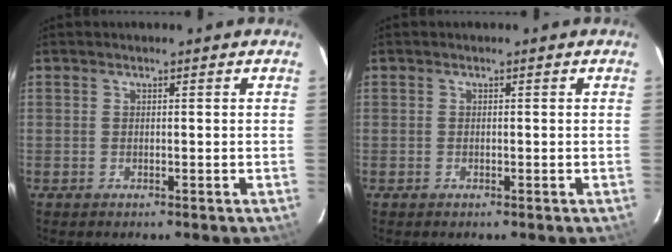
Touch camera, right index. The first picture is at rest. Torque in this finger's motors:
{"motor_torque": [0.15, 0.06, 0.04, 0.01]}